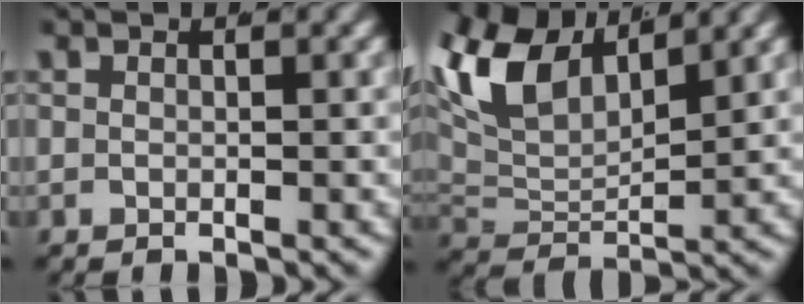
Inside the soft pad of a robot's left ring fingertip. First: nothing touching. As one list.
[{"total": 9.9, "force": [3.7, 6.1, 6.8], "torque": [-0.160, -0.014, 0.075]}]